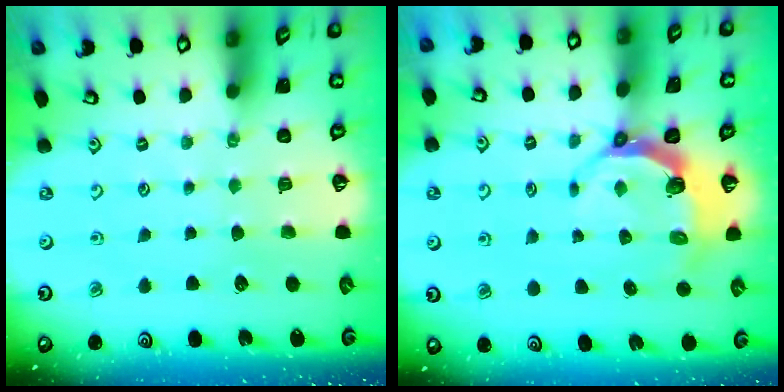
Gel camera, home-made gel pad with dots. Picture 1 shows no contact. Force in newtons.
{"total": 5.7, "press": 4.8, "slide": 3.1}